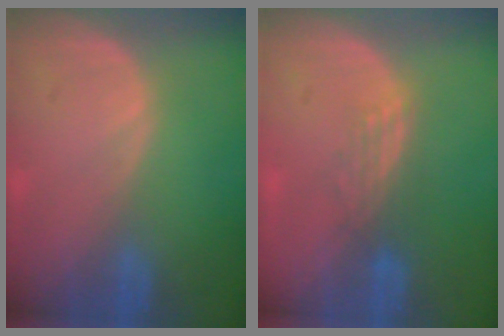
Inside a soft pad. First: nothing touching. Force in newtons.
{"total": 2.9, "press": 2.4, "slide": 1.6}